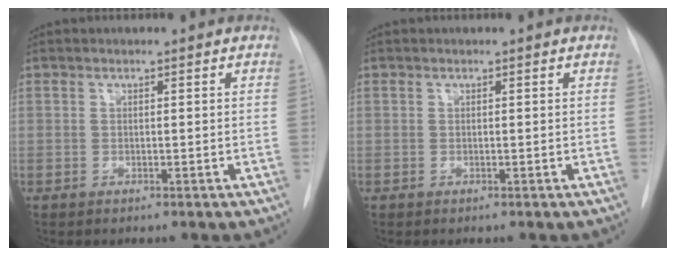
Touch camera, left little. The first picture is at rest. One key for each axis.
{"total": 0.0}